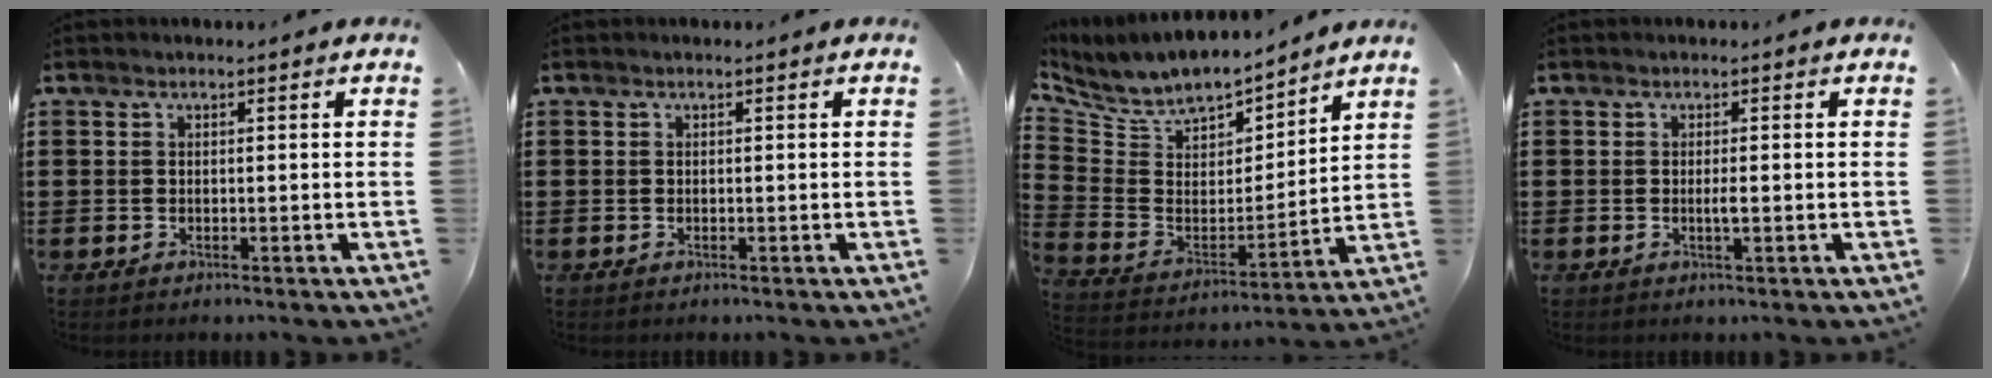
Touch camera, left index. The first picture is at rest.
{"total": 0.0}
{"total": 7.6, "force": [6.6, 3.1, 1.8], "torque": [-0.077, -0.044, 0.116]}
{"total": 1.3, "force": [-0.1, 0.1, 1.3], "torque": [-0.025, -0.004, -0.002]}